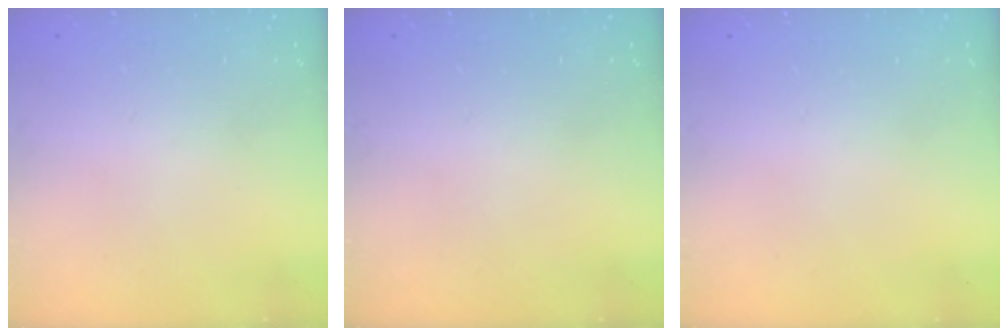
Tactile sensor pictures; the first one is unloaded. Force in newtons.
{"total": 0.0}
{"total": 0.0}